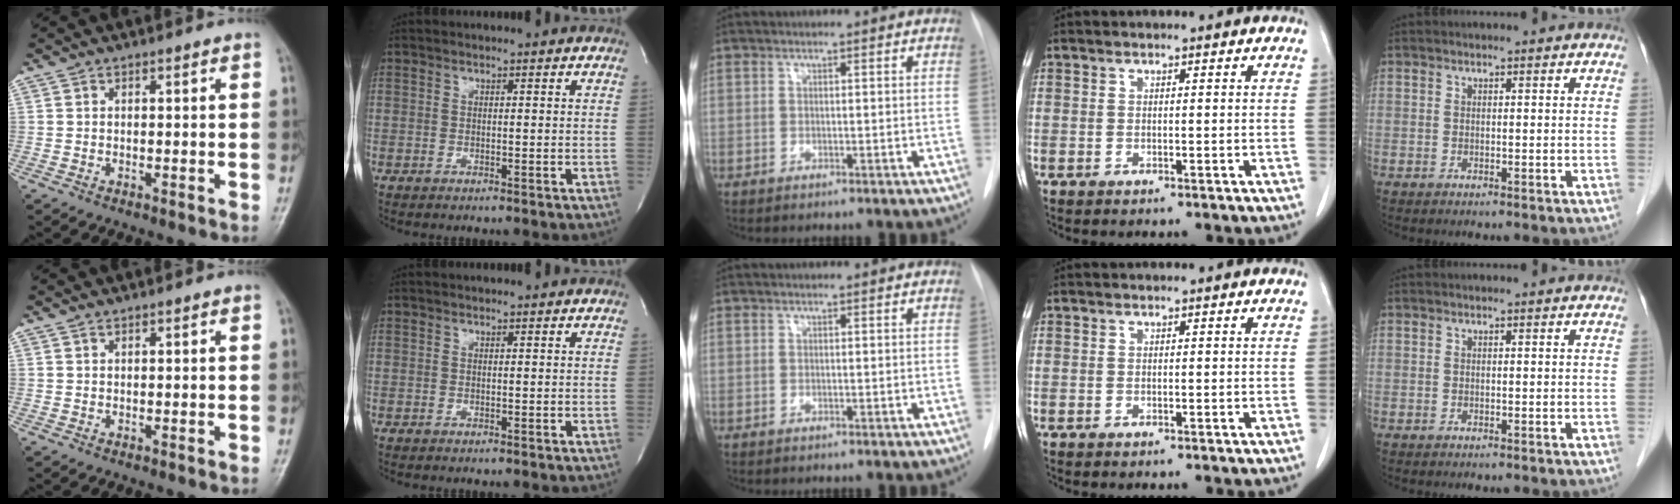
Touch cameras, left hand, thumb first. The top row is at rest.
{"thumb": {"total": 0.7, "force": [0.6, 0.3, 0.2], "torque": [-0.001, 0.005, 0.012]}, "index": {"total": 1.0, "force": [0.9, 0.2, 0.3], "torque": [-0.007, 0.018, 0.013]}}